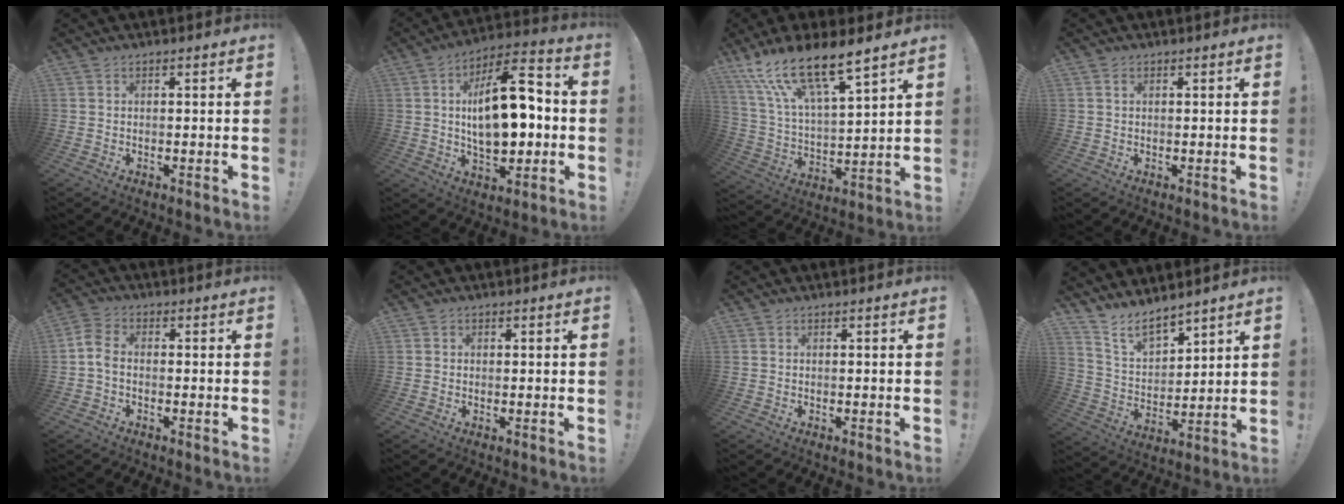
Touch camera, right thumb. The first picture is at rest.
{"total": 20.3, "force": [0.2, 10.3, 17.5], "torque": [-0.288, 0.010, 0.002]}
{"total": 16.9, "force": [12.4, 4.3, 10.7], "torque": [-0.203, -0.080, 0.219]}
{"total": 0.8, "force": [0.5, 0.4, 0.6], "torque": [-0.003, -0.002, 0.008]}
{"total": 5.6, "force": [-0.7, 3.7, 4.2], "torque": [-0.086, 0.012, -0.009]}
{"total": 0.7, "force": [0.0, 0.7, 0.2], "torque": [-0.002, 0.002, -0.001]}
{"total": 0.0}
{"total": 10.3, "force": [9.2, 3.6, 2.9], "torque": [-0.068, -0.071, 0.176]}